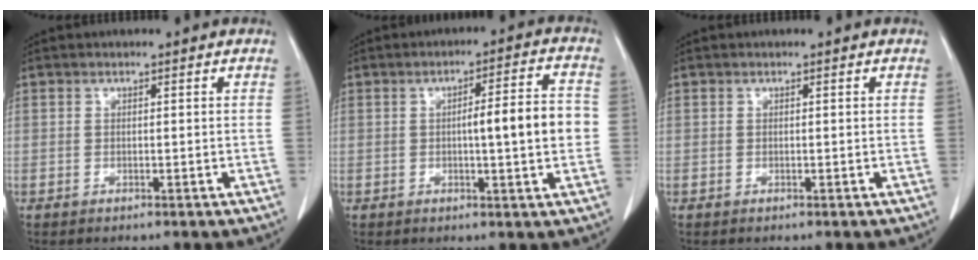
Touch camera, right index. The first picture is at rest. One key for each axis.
{"total": 8.5, "fx": -0.3, "fy": 0.8, "fz": 8.5, "tx": -0.117, "ty": 0.016, "tz": -0.005}
{"total": 0.0}